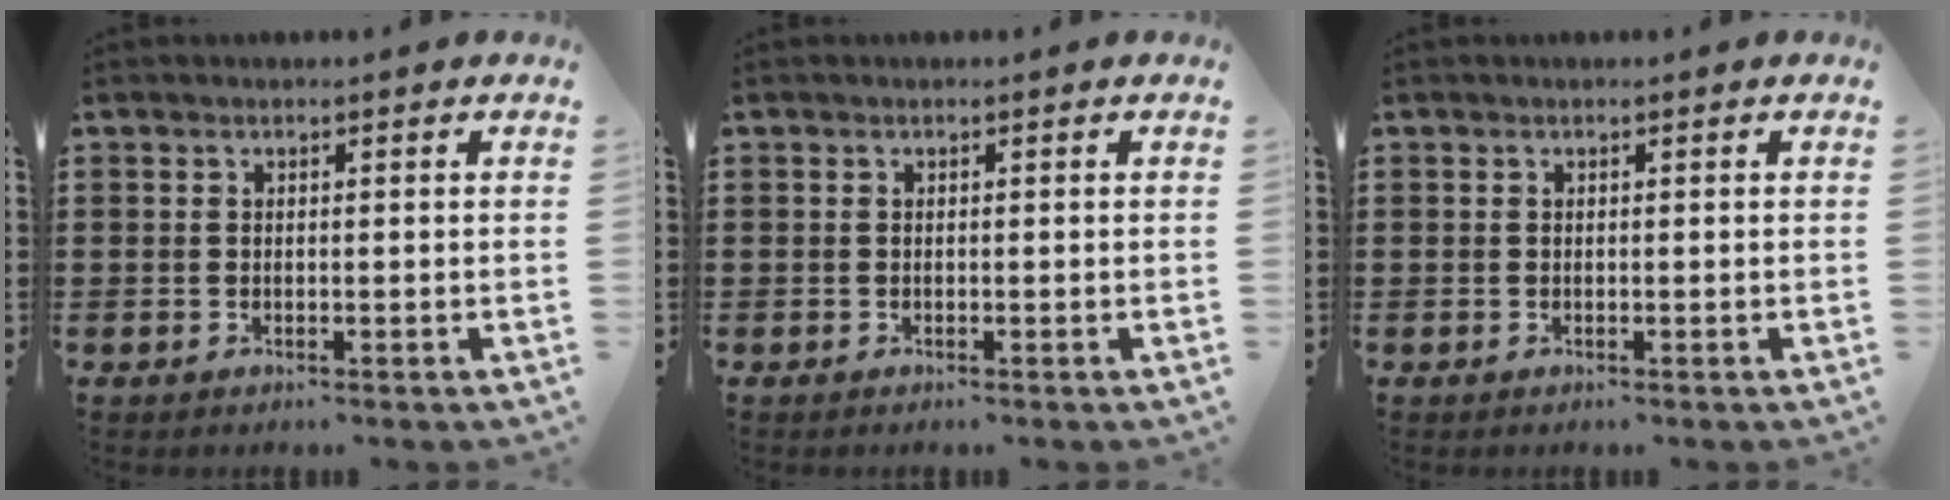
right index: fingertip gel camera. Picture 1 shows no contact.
{"total": 0.0}
{"total": 0.0}